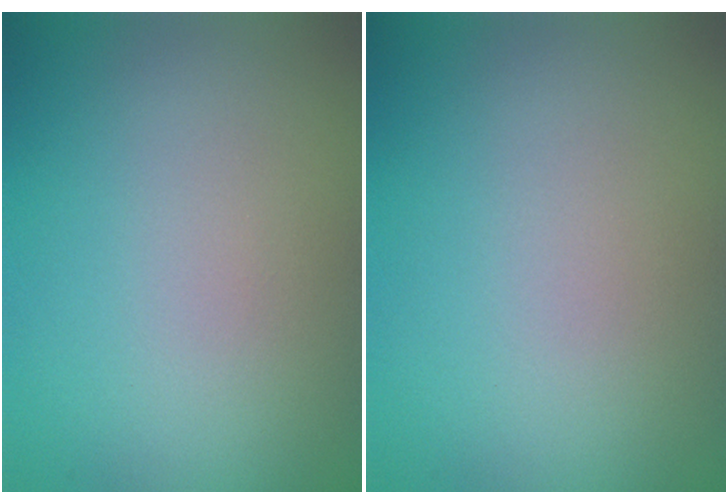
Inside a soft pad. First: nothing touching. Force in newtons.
{"total": 0.0}